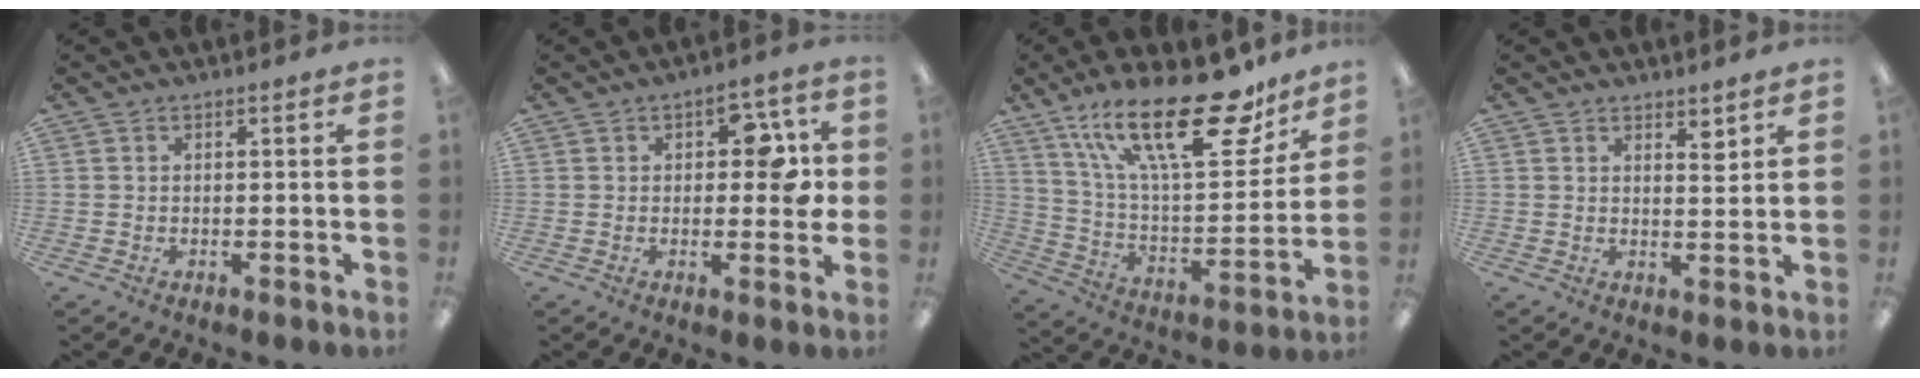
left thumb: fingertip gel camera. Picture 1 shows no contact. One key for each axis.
{"total": 8.7, "fx": 2.1, "fy": 4.9, "fz": 6.8, "tx": -0.073, "ty": -0.004, "tz": 0.030}
{"total": 28.7, "fx": 17.5, "fy": 10.7, "fz": 20.1, "tx": -0.328, "ty": -0.098, "tz": 0.295}
{"total": 3.0, "fx": 2.4, "fy": 0.8, "fz": 1.6, "tx": -0.012, "ty": -0.015, "tz": 0.037}